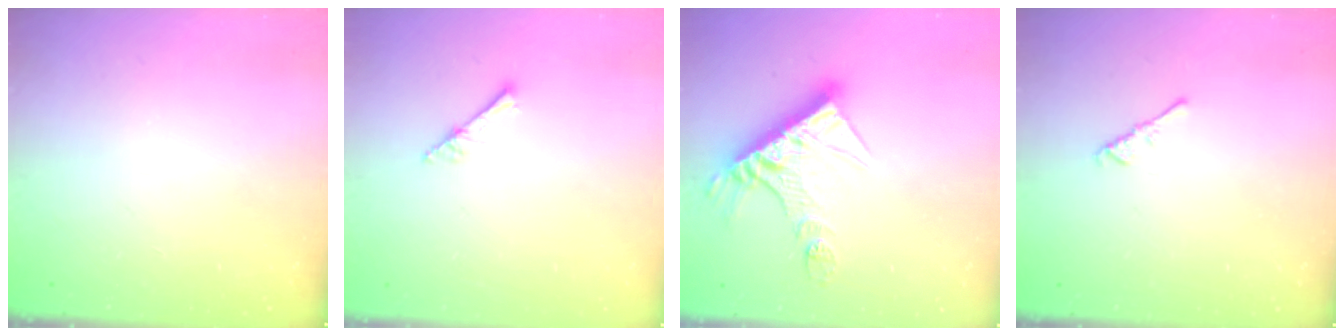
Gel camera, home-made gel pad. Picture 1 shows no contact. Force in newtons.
{"total": 2.3, "press": 2.3, "slide": 0.2}
{"total": 14.5, "press": 14.4, "slide": 1.6}
{"total": 2.6, "press": 2.6, "slide": 0.6}